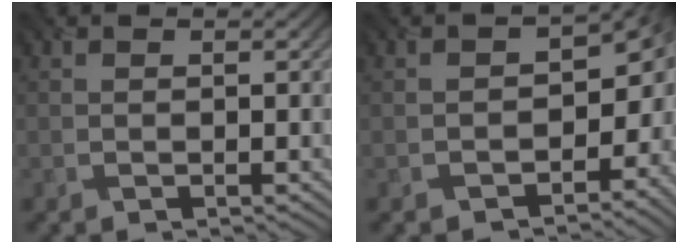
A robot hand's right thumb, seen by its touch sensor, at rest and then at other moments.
{"total": 8.1, "force": [-3.2, 5.8, 4.7], "torque": [-0.037, -0.040, -0.030]}